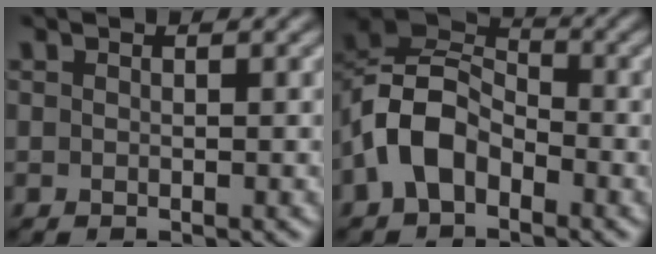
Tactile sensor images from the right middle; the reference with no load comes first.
{"total": 6.7, "force": [-2.8, 4.3, 4.4], "torque": [-0.091, 0.014, -0.066]}